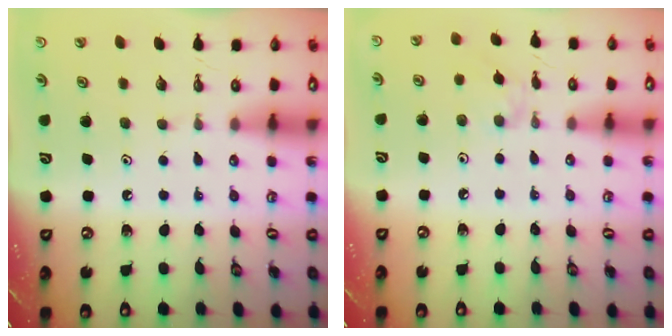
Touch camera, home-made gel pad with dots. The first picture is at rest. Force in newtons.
{"total": 1.4, "press": 1.4, "slide": 0.4}